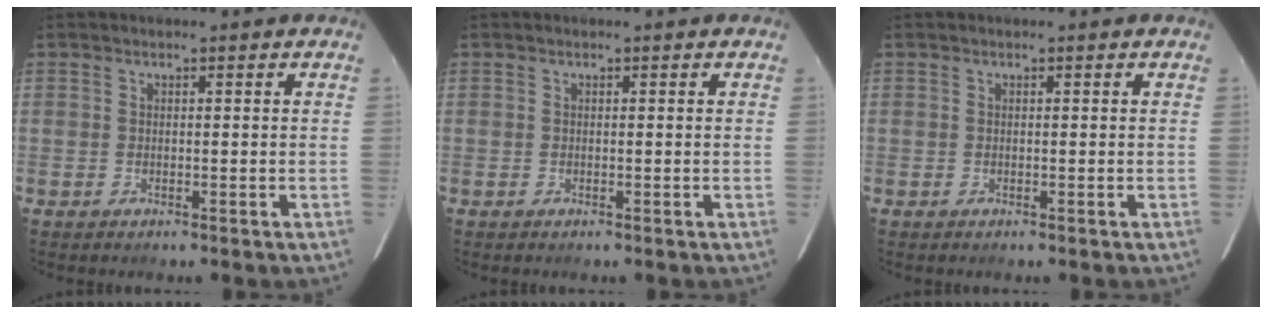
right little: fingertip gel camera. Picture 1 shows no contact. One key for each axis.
{"total": 0.0}
{"total": 0.0}